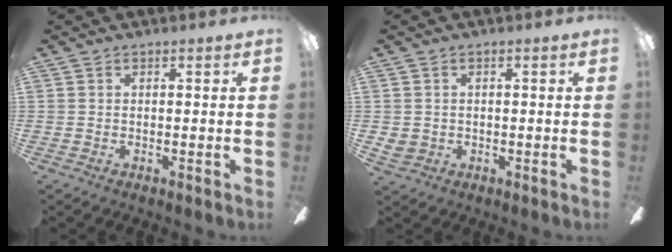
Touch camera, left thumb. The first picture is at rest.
{"total": 2.4, "force": [0.0, 2.2, 0.9], "torque": [-0.016, 0.003, 0.001]}